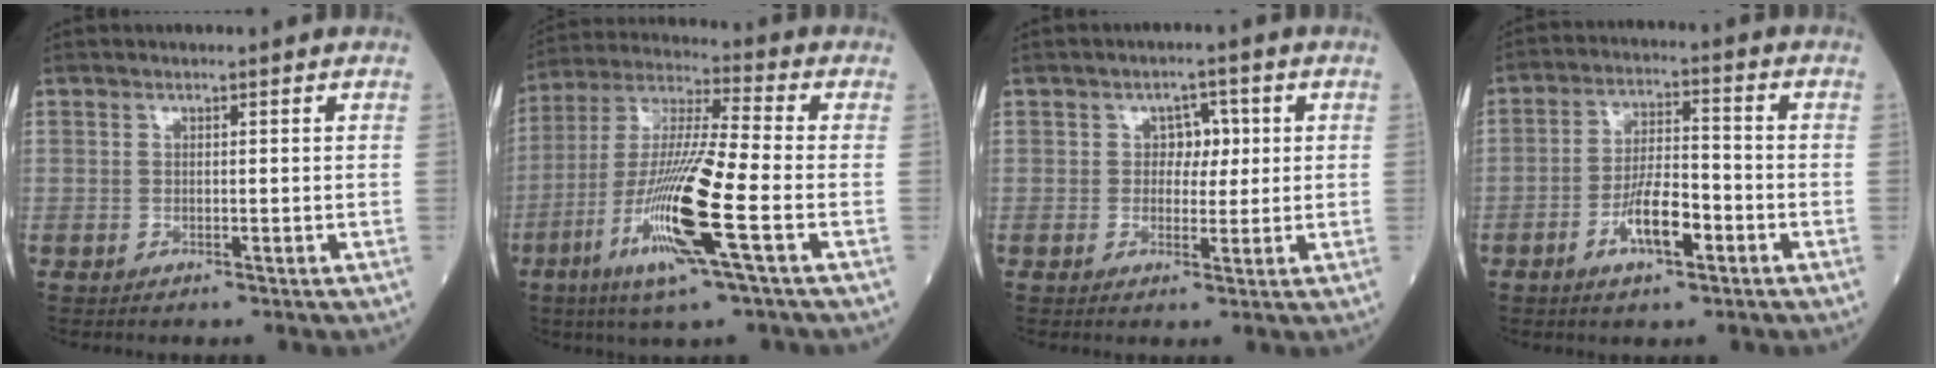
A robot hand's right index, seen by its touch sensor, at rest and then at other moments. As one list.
[{"total": 16.3, "force": [-5.7, 0.1, 15.3], "torque": [-0.313, -0.019, -0.113]}, {"total": 3.5, "force": [0.7, 2.4, 2.4], "torque": [-0.026, 0.008, 0.008]}, {"total": 7.7, "force": [-3.4, 2.2, 6.6], "torque": [-0.128, 0.004, -0.061]}]